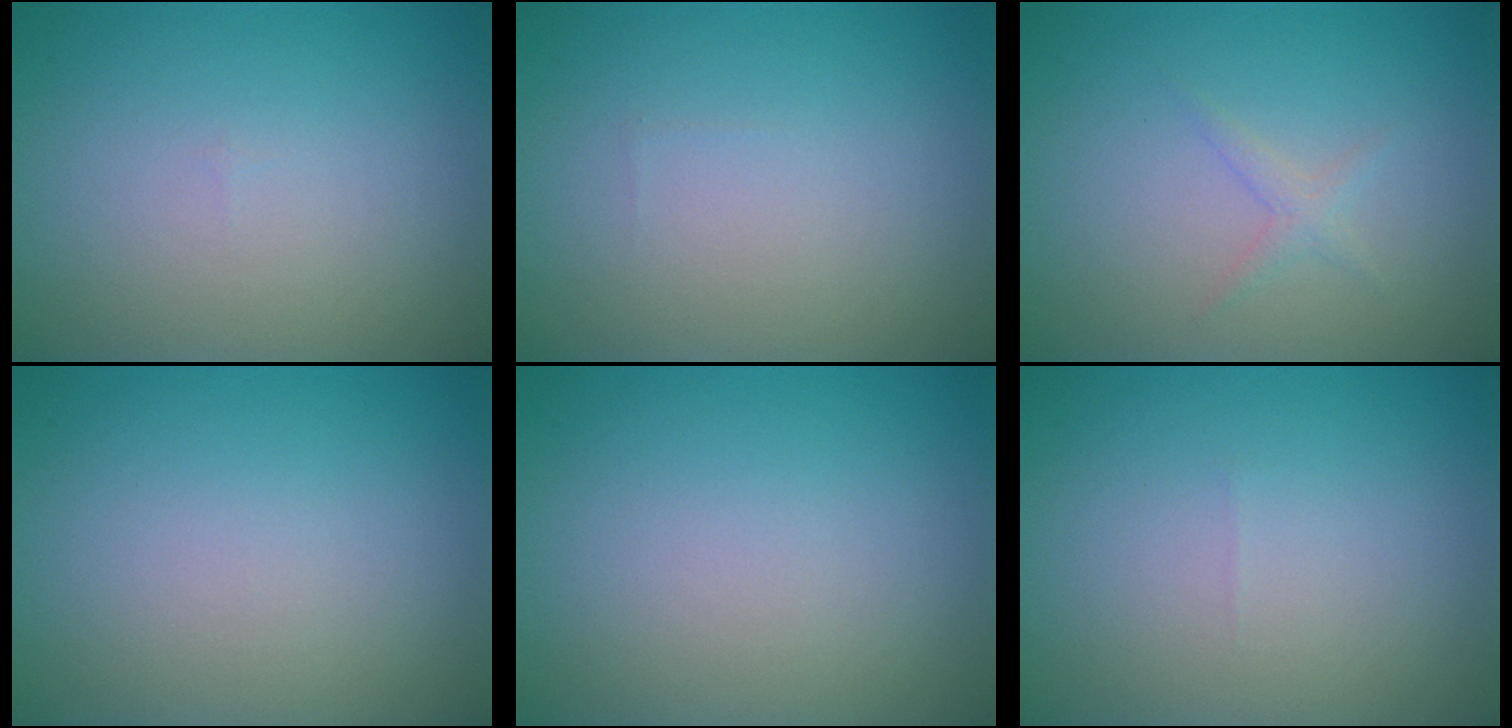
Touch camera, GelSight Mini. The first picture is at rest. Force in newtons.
{"total": 0.0}
{"total": 1.1, "press": 1.1, "slide": 0.1}
{"total": 0.0}
{"total": 0.0}
{"total": 0.0}